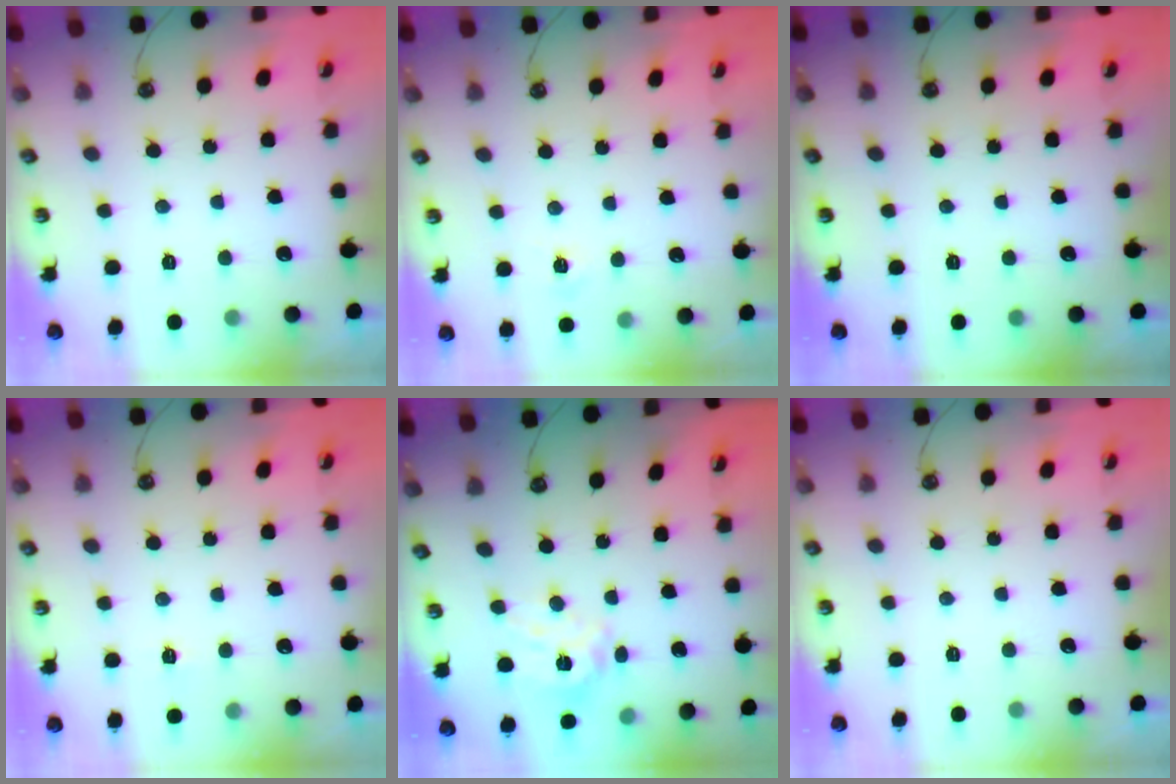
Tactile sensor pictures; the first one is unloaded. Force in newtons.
{"total": 3.8, "press": 3.8, "slide": 0.5}
{"total": 0.0}
{"total": 3.4, "press": 3.4, "slide": 0.4}
{"total": 12.8, "press": 12.8, "slide": 1.1}
{"total": 0.0}